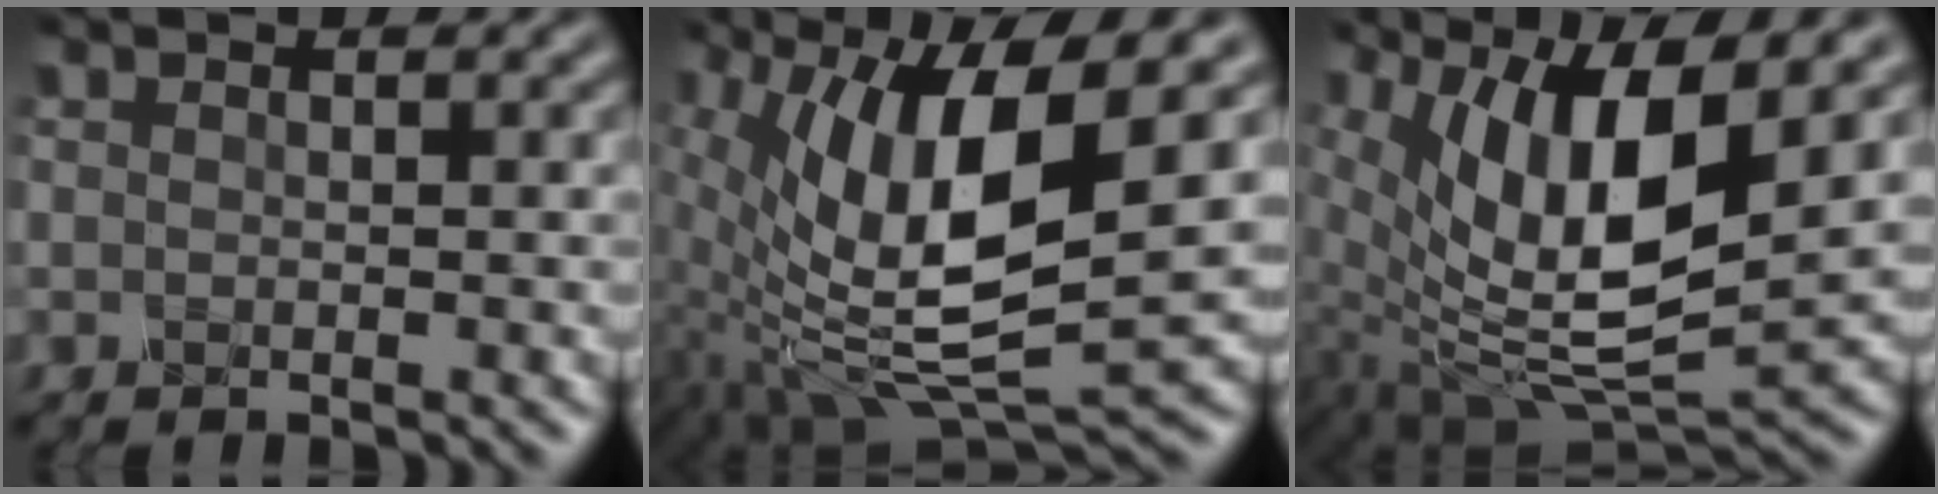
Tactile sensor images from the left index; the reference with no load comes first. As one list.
[{"total": 11.8, "force": [1.1, 4.1, 11.0], "torque": [-0.212, -0.008, 0.032]}, {"total": 11.8, "force": [4.1, 4.1, 10.3], "torque": [-0.194, -0.008, 0.089]}]